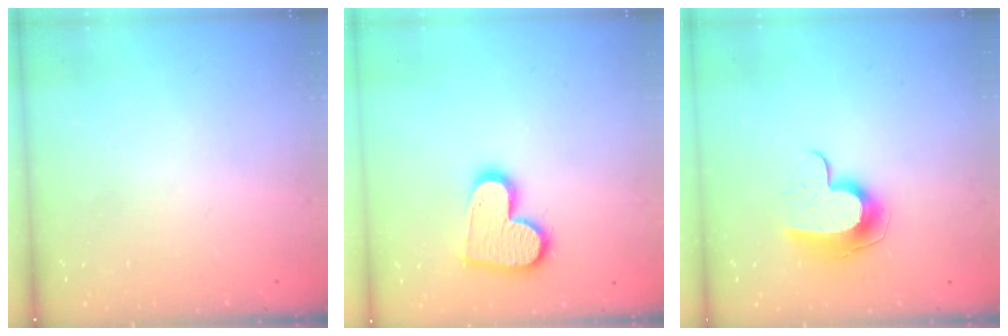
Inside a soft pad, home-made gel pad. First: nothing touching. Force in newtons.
{"total": 13.6, "press": 13.5, "slide": 0.9}
{"total": 9.8, "press": 9.8, "slide": 0.1}